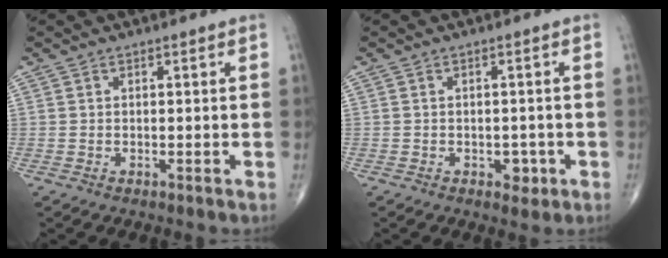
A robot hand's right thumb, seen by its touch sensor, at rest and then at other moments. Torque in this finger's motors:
{"motor_torque": [0.29, 0.11, 0.07, -0.28, -0.01]}